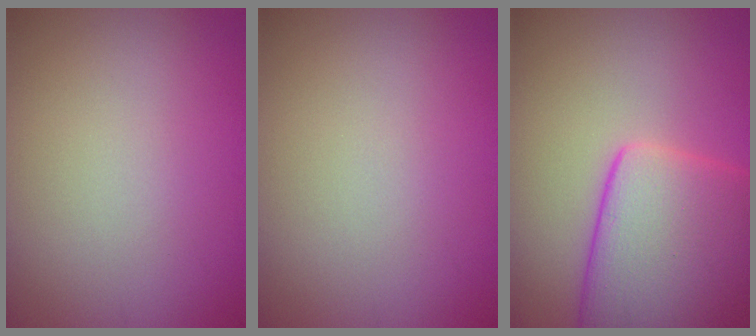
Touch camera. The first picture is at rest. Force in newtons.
{"total": 0.0}
{"total": 10.8, "press": 10.8, "slide": 0.5}